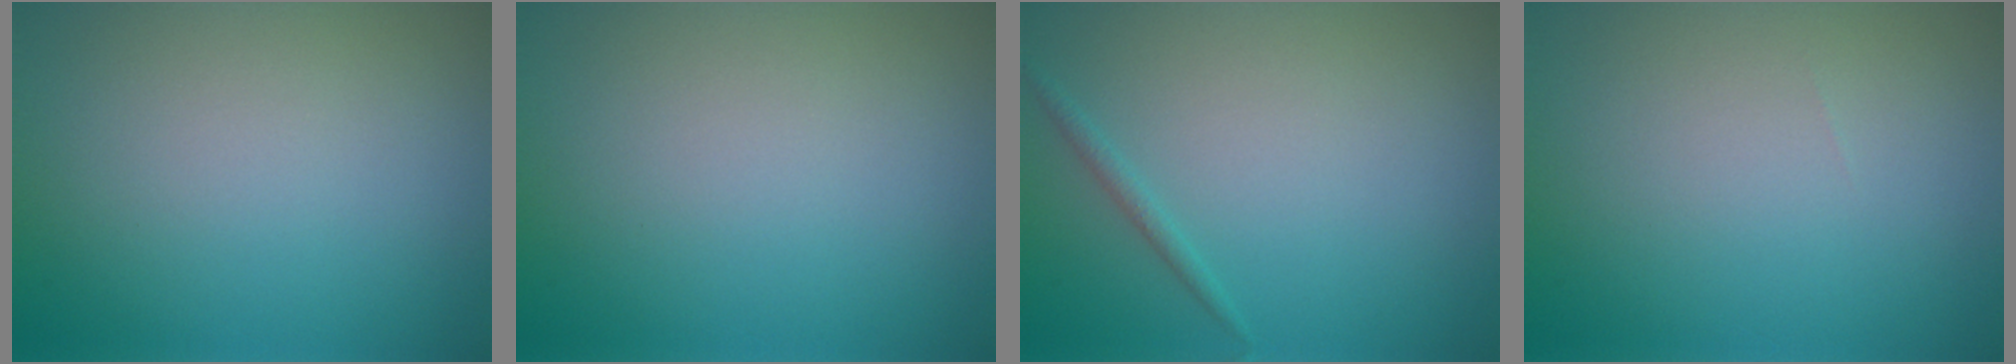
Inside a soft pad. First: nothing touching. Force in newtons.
{"total": 0.0}
{"total": 0.9, "press": 0.9, "slide": 0.1}
{"total": 0.0}